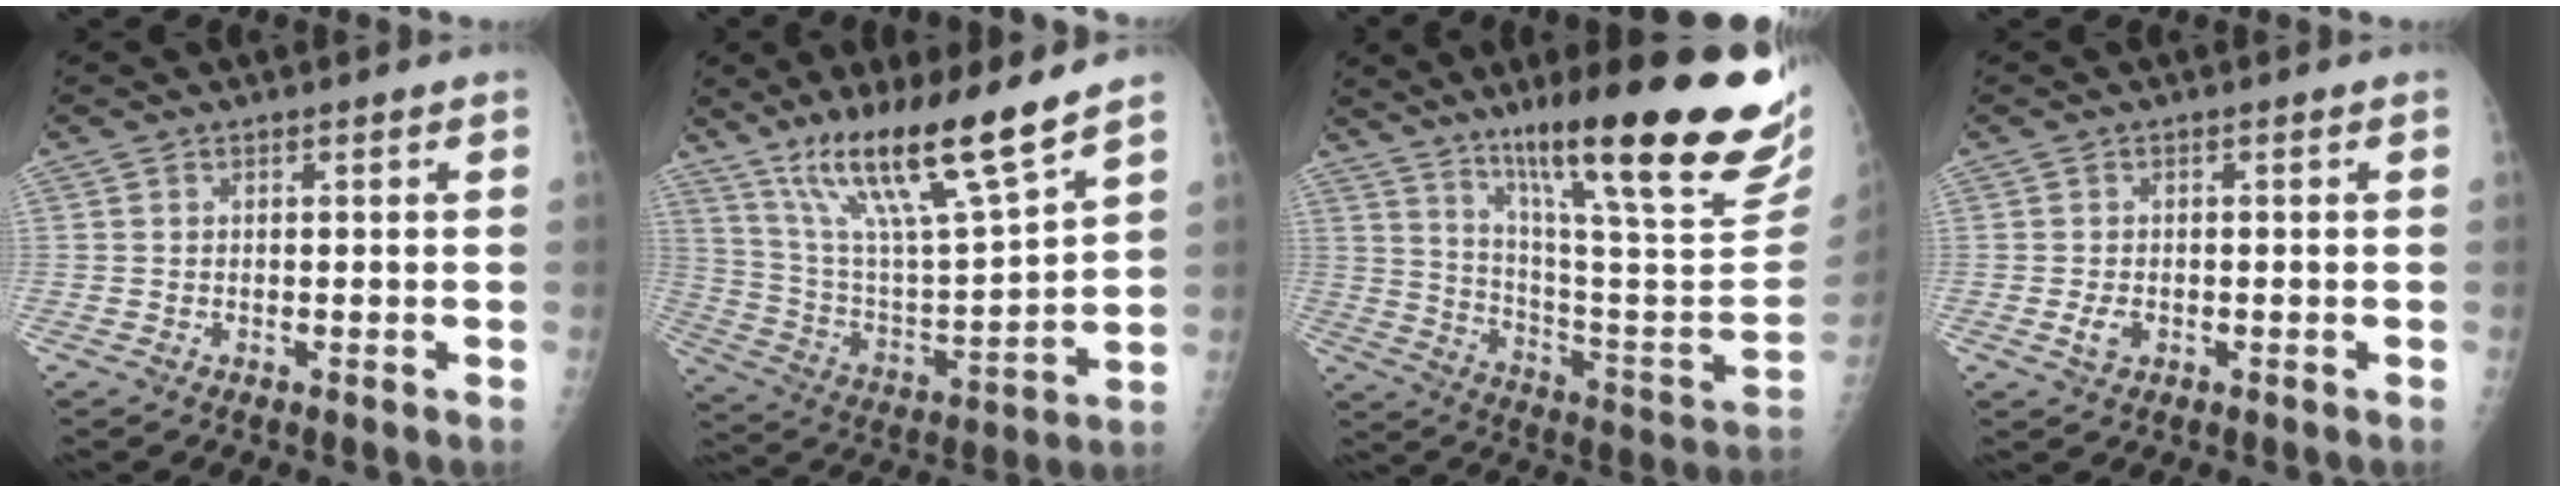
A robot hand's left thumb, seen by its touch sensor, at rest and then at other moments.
{"total": 19.3, "force": [13.6, 1.8, 13.5], "torque": [-0.221, -0.068, 0.253]}
{"total": 31.6, "force": [20.2, 4.8, 23.8], "torque": [-0.308, -0.084, 0.308]}
{"total": 2.5, "force": [-0.7, 1.6, 1.7], "torque": [-0.032, 0.001, -0.012]}